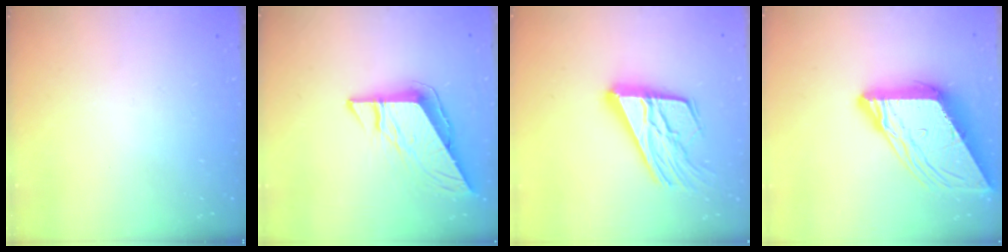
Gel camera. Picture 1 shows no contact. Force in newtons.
{"total": 8.8, "press": 8.7, "slide": 0.8}
{"total": 19.1, "press": 19.0, "slide": 2.5}
{"total": 14.2, "press": 14.1, "slide": 1.5}